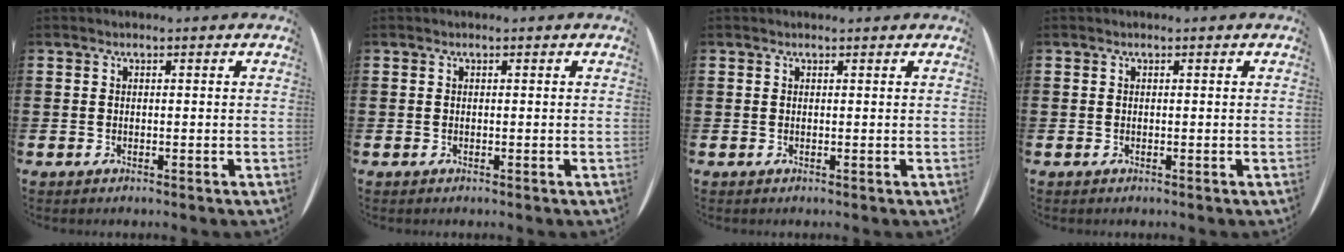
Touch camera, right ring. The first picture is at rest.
{"total": 0.0}
{"total": 0.0}
{"total": 0.0}